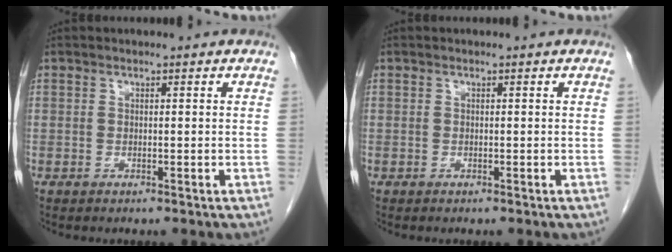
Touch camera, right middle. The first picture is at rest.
{"total": 0.0}